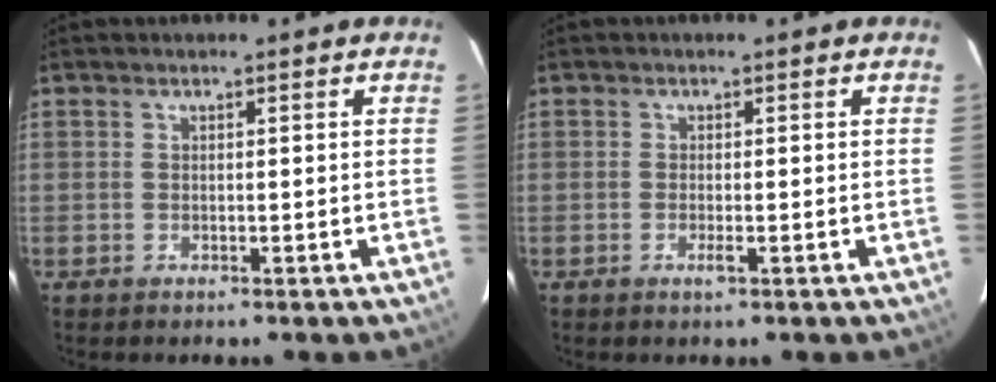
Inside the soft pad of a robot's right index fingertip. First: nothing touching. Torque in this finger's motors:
{"motor_torque": [0.28, 0.26, 0.13, 0.03]}